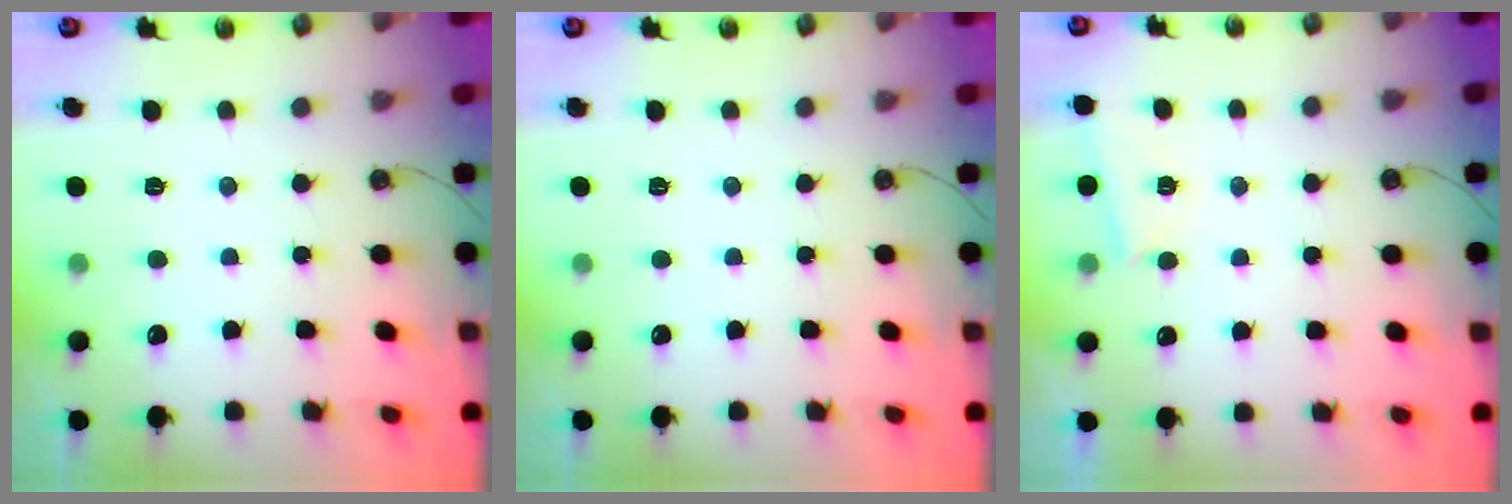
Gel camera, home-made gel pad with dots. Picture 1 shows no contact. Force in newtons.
{"total": 0.0}
{"total": 2.6, "press": 2.5, "slide": 0.3}